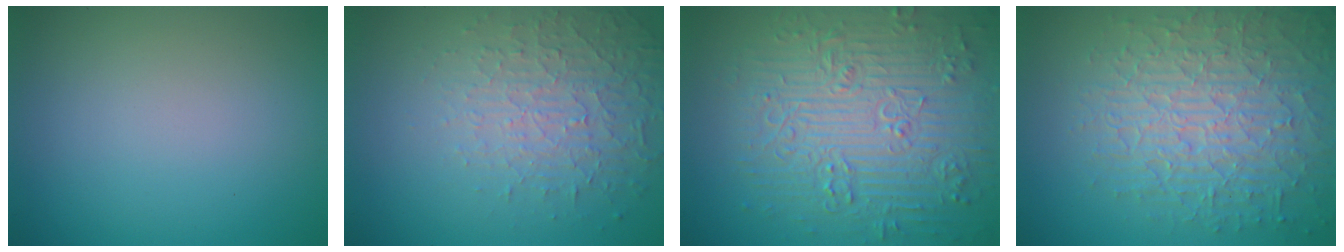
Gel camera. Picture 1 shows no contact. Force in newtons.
{"total": 4.7, "press": 3.2, "slide": 3.4}
{"total": 9.4, "press": 6.8, "slide": 6.5}
{"total": 8.6, "press": 6.1, "slide": 6.1}